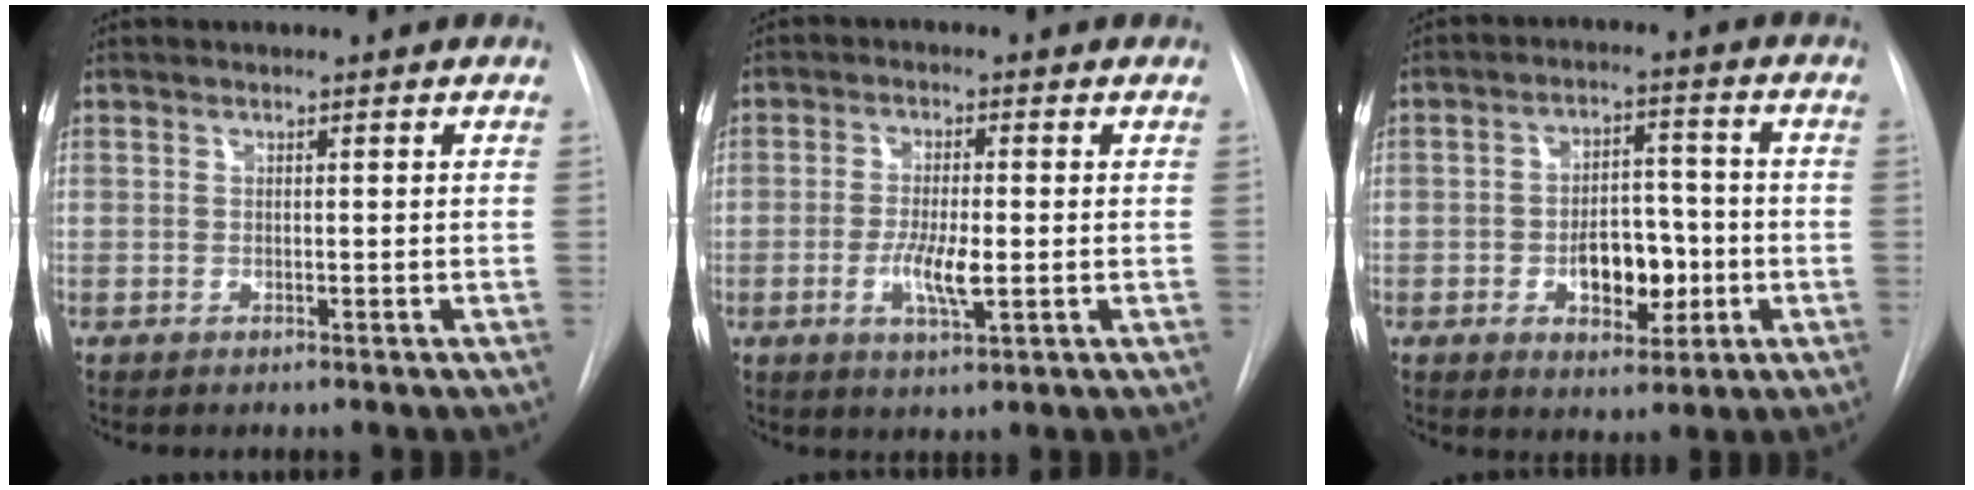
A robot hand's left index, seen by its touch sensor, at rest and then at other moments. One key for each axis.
{"total": 5.5, "fx": -1.1, "fy": 1.2, "fz": 5.2, "tx": -0.101, "ty": -0.008, "tz": -0.018}
{"total": 8.1, "fx": -2.0, "fy": 4.5, "fz": 6.4, "tx": -0.096, "ty": 0.014, "tz": -0.025}